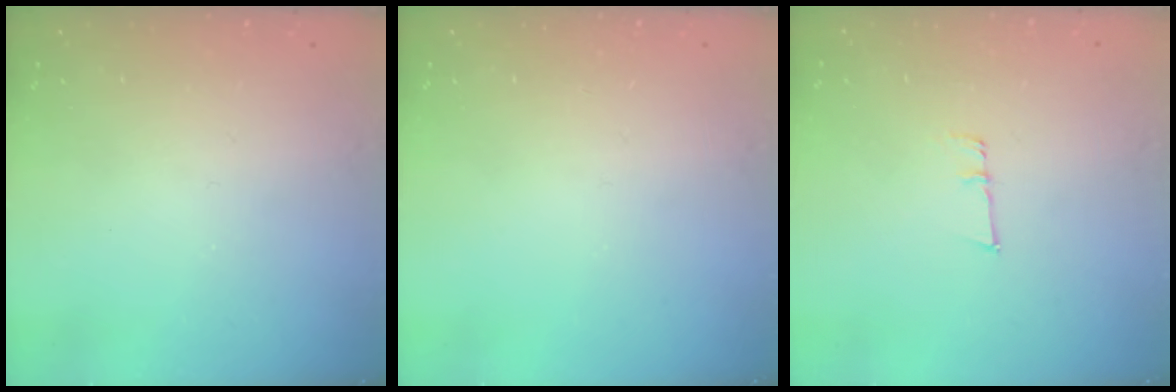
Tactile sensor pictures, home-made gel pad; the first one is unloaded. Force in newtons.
{"total": 0.0}
{"total": 6.0, "press": 5.6, "slide": 2.1}